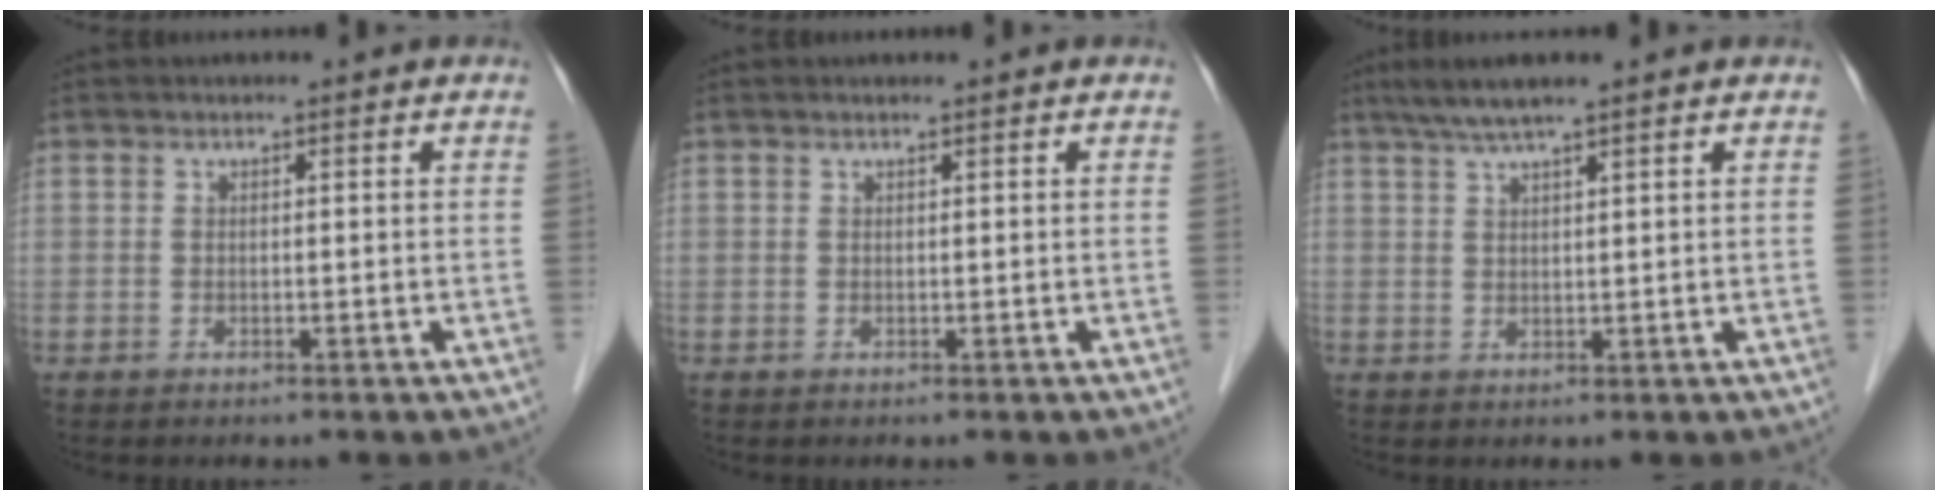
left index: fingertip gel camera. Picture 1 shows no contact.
{"total": 0.0}
{"total": 4.9, "force": [3.7, -0.1, 3.2], "torque": [-0.066, 0.019, 0.070]}